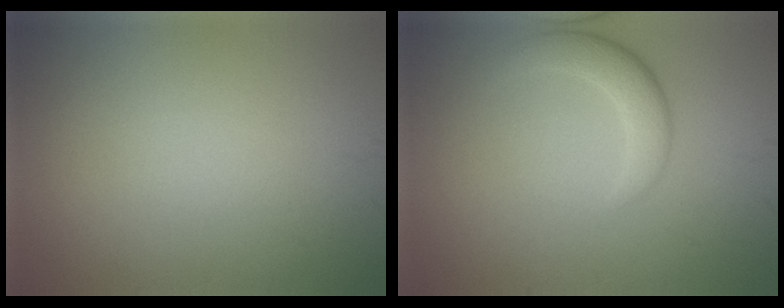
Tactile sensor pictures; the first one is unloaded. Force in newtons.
{"total": 2.9, "press": 2.9, "slide": 0.2}